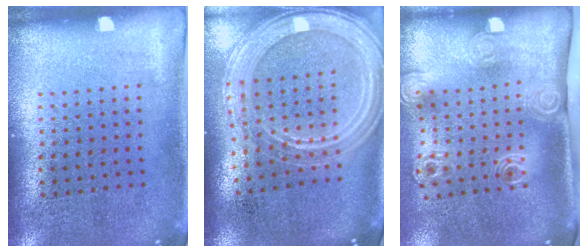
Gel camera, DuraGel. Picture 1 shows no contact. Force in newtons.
{"total": 2.3, "press": 2.0, "slide": 1.1}
{"total": 2.2, "press": 1.6, "slide": 1.6}